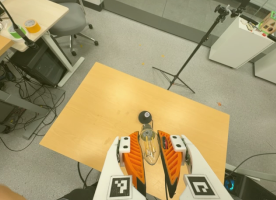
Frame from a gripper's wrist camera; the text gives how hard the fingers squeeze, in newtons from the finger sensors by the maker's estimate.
{"total": 20.7, "left": 23.7, "right": 17.7}